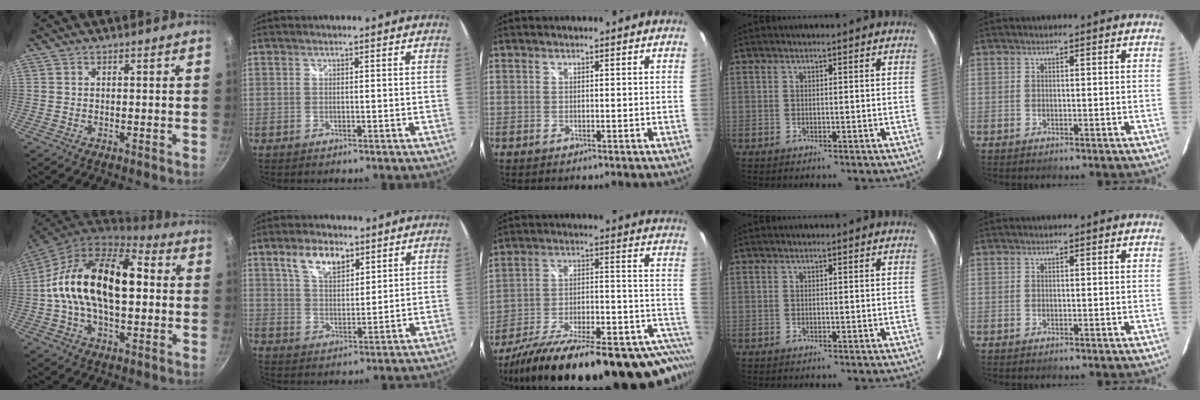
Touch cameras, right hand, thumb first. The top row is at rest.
{"thumb": {"total": 21.4, "force": [1.4, 12.1, 17.6], "torque": [-0.283, 0.031, 0.004]}, "index": {"total": 8.0, "force": [4.4, 4.3, 5.1], "torque": [-0.090, 0.014, 0.079]}, "middle": {"total": 34.2, "force": [-26.2, 8.6, 20.3], "torque": [-0.274, -0.053, -0.375]}}